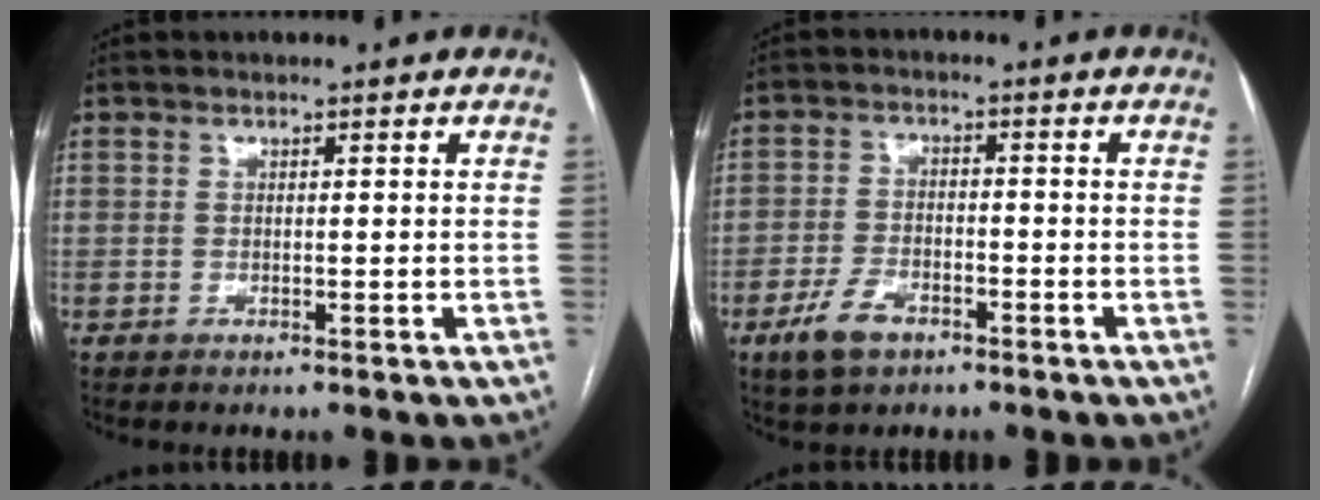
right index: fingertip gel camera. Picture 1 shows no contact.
{"total": 7.1, "force": [-4.6, 3.6, 4.1], "torque": [-0.089, 0.005, -0.083]}